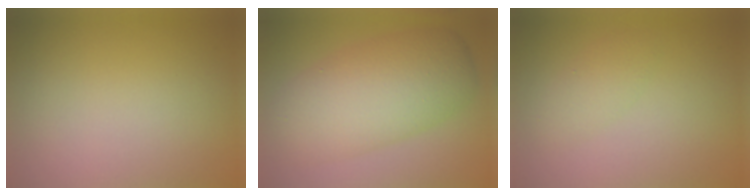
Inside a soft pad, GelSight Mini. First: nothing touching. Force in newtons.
{"total": 7.9, "press": 7.9, "slide": 0.2}
{"total": 0.7, "press": 0.7, "slide": 0.1}